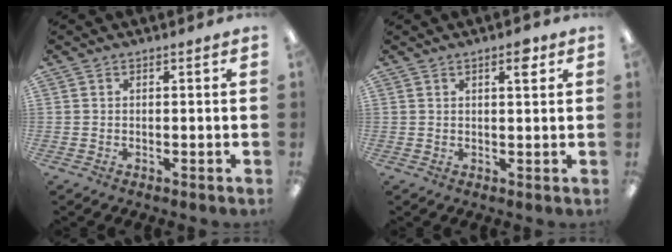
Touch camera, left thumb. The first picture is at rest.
{"total": 3.5, "force": [2.1, 1.0, 2.5], "torque": [-0.031, -0.006, 0.030]}